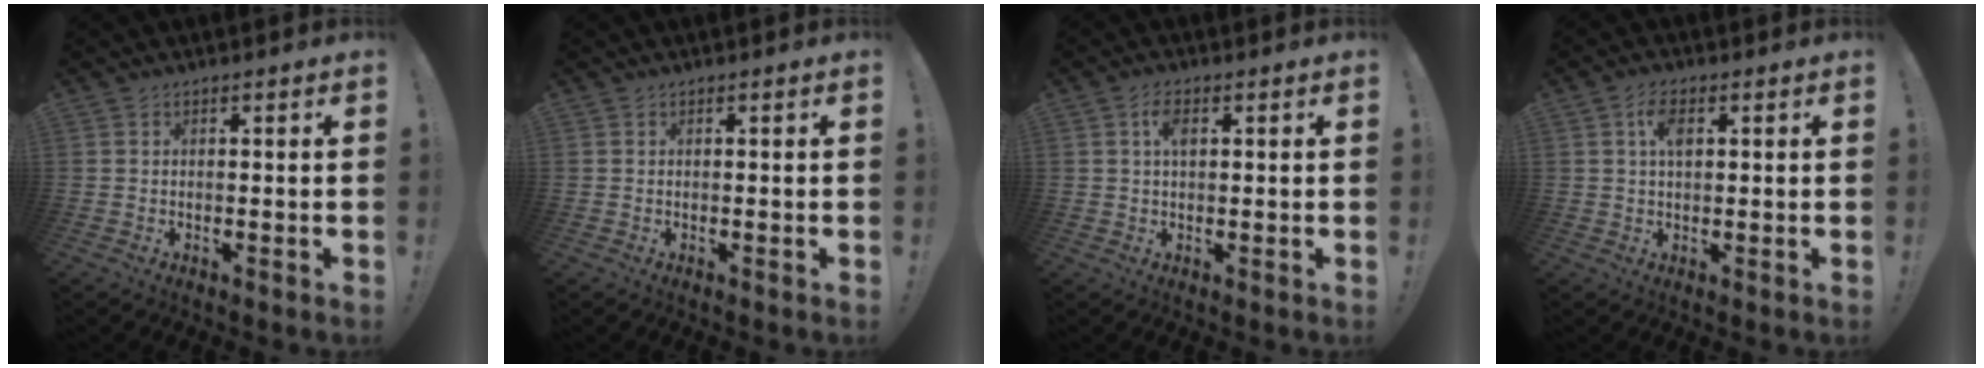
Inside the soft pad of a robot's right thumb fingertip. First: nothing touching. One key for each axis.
{"total": 0.0}
{"total": 3.8, "fx": 1.1, "fy": 2.0, "fz": 3.1, "tx": -0.055, "ty": 0.003, "tz": 0.016}
{"total": 5.0, "fx": 1.4, "fy": 2.6, "fz": 4.1, "tx": -0.072, "ty": 0.003, "tz": 0.023}